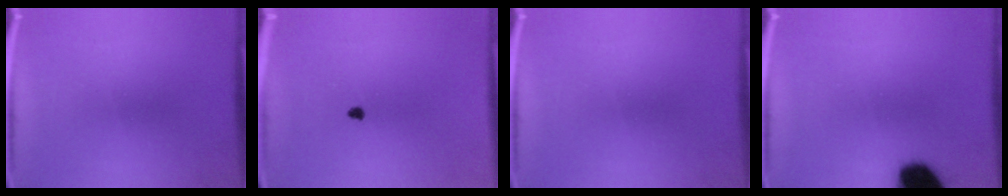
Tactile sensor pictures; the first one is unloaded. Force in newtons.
{"total": 1.0}
{"total": 0.0}
{"total": 14.9}